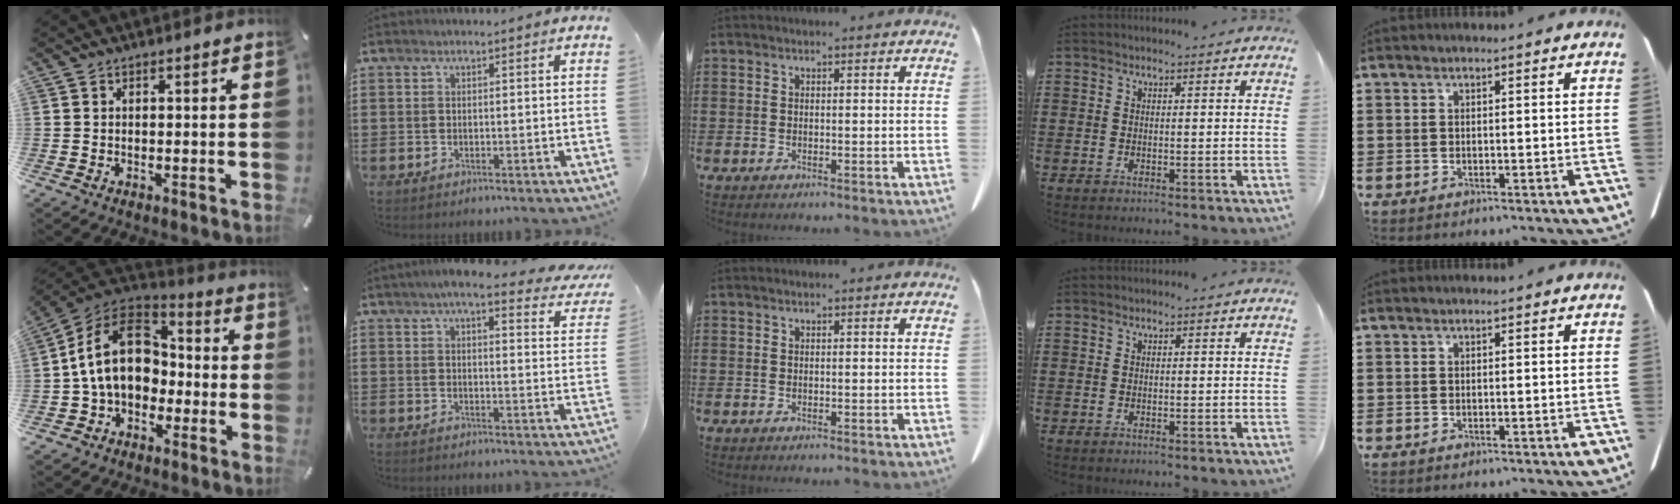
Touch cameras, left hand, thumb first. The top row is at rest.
{"thumb": {"total": 16.9, "force": [-0.2, 12.9, 11.0], "torque": [-0.221, 0.023, -0.006]}, "index": {"total": 6.7, "force": [5.7, 0.5, 3.5], "torque": [-0.078, -0.016, 0.098]}}